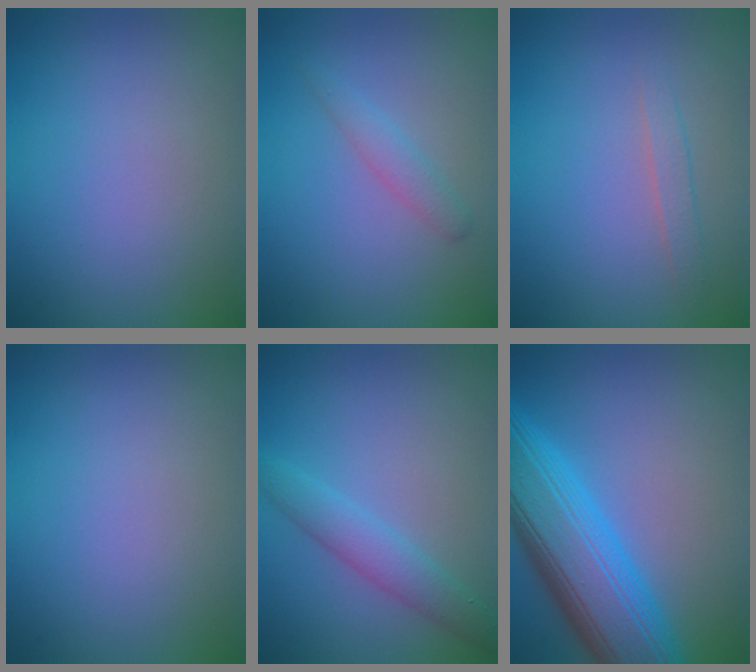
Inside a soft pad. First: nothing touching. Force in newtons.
{"total": 1.6, "press": 1.6, "slide": 0.1}
{"total": 1.3, "press": 1.3, "slide": 0.1}
{"total": 0.0}
{"total": 2.9, "press": 2.9, "slide": 0.1}
{"total": 11.5, "press": 11.5, "slide": 0.4}